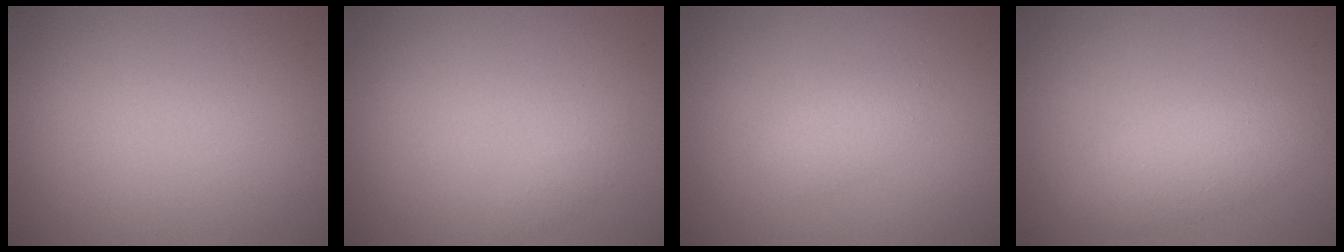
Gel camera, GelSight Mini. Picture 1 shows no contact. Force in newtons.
{"total": 0.6, "press": 0.6, "slide": 0.1}
{"total": 1.3, "press": 1.3, "slide": 0.0}
{"total": 2.6, "press": 2.6, "slide": 0.1}